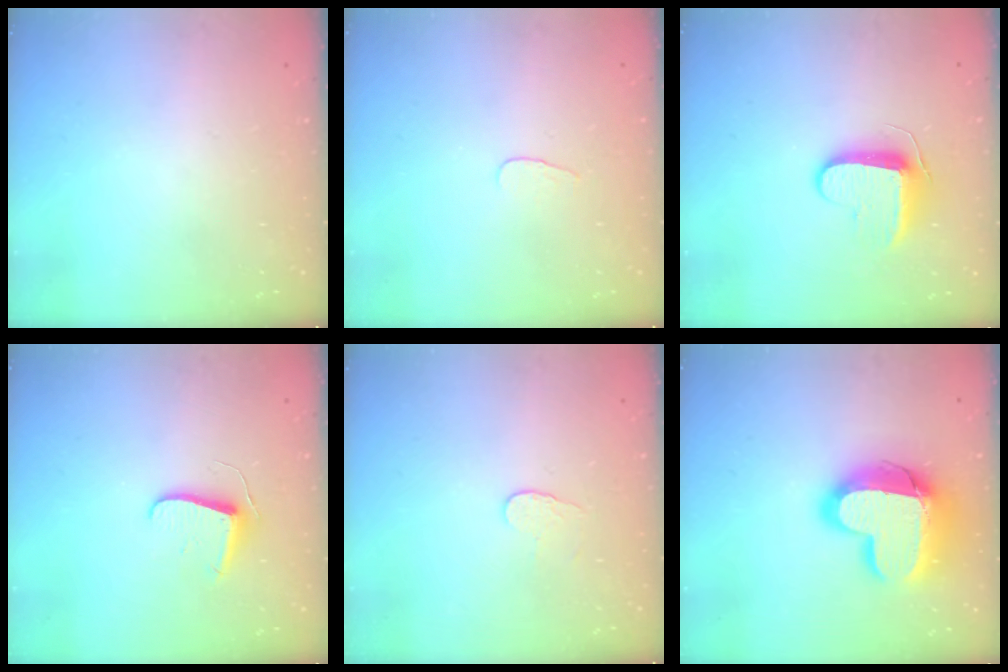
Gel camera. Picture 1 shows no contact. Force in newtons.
{"total": 2.8, "press": 2.8, "slide": 0.3}
{"total": 8.9, "press": 8.9, "slide": 0.8}
{"total": 7.1, "press": 7.1, "slide": 0.5}
{"total": 3.1, "press": 3.1, "slide": 0.3}
{"total": 18.9, "press": 18.9, "slide": 1.2}